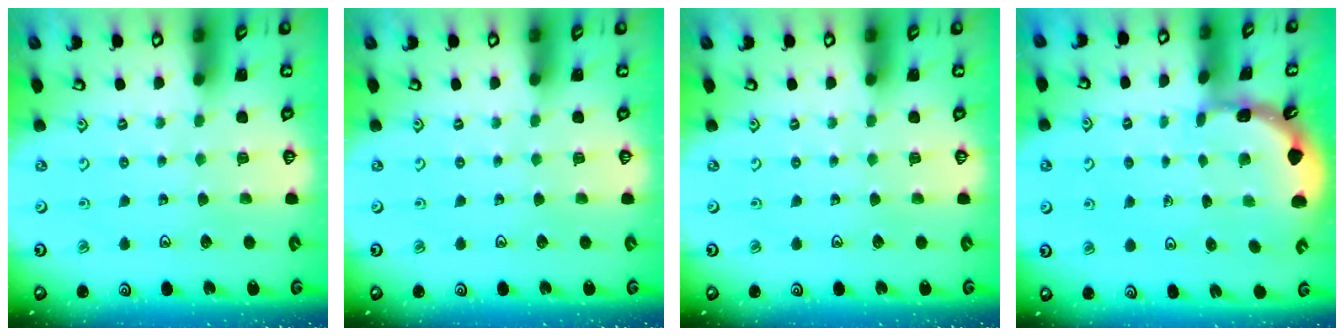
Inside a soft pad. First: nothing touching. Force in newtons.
{"total": 0.0}
{"total": 0.0}
{"total": 1.6, "press": 1.6, "slide": 0.3}